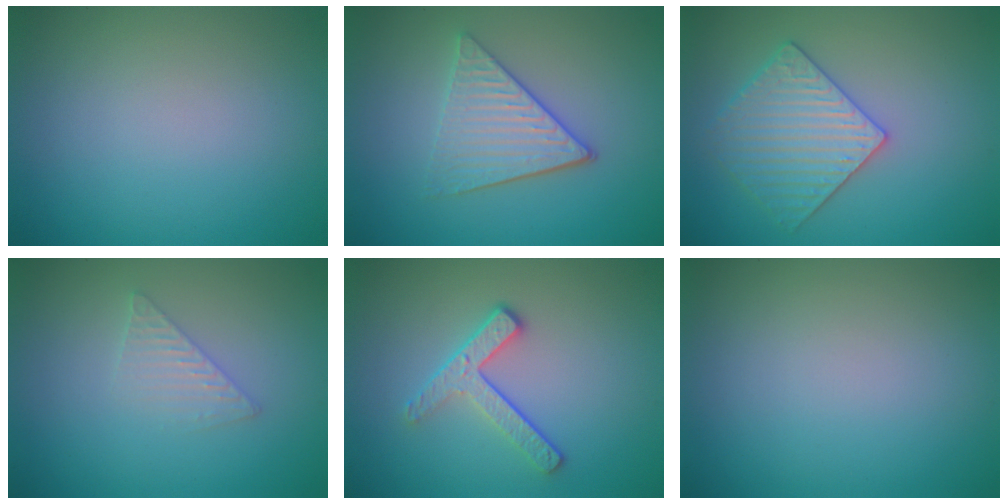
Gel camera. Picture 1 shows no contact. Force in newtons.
{"total": 3.9, "press": 3.3, "slide": 2.0}
{"total": 4.0, "press": 3.8, "slide": 1.2}
{"total": 1.6, "press": 1.6, "slide": 0.1}
{"total": 3.1, "press": 2.5, "slide": 1.8}
{"total": 0.0}